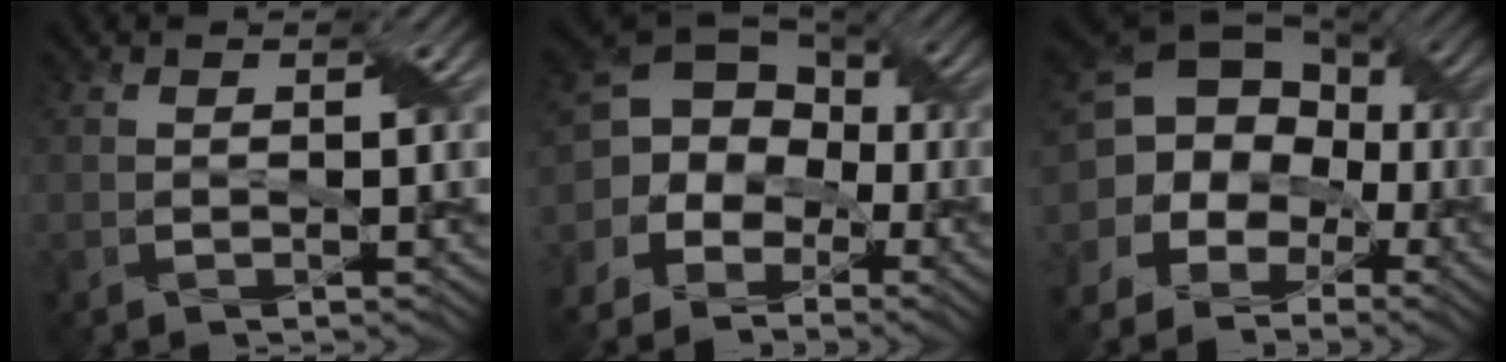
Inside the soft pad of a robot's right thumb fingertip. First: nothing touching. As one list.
[{"total": 11.9, "force": [-2.8, 9.6, 6.3], "torque": [-0.136, -0.002, -0.068]}, {"total": 14.0, "force": [-2.0, 11.2, 8.2], "torque": [-0.172, 0.002, -0.053]}]